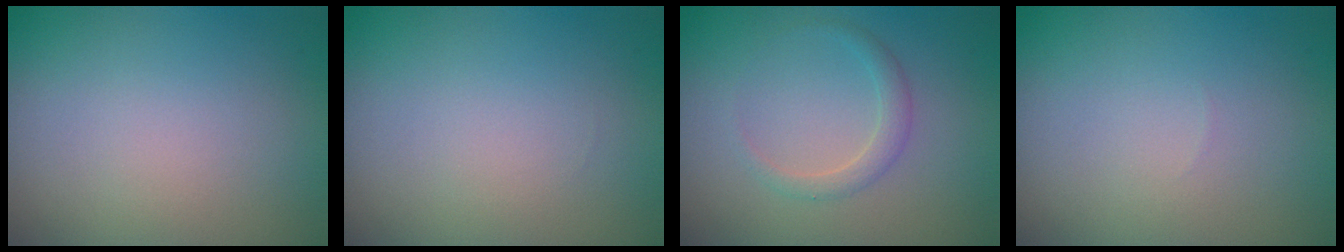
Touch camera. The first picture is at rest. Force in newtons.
{"total": 0.0}
{"total": 1.5, "press": 1.5, "slide": 0.1}
{"total": 0.0}